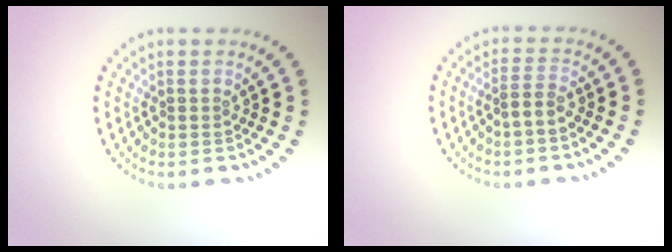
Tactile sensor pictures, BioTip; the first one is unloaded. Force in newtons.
{"total": 1.5, "press": 1.2, "slide": 1.0}